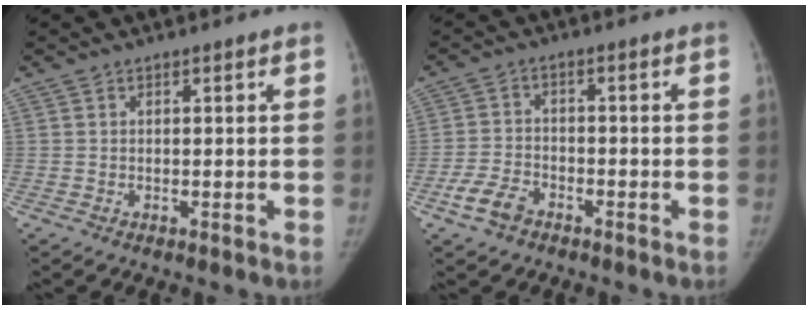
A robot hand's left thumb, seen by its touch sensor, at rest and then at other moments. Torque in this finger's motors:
{"motor_torque": [-0.25, 0.28, 0.37, 0.10, 0.02]}